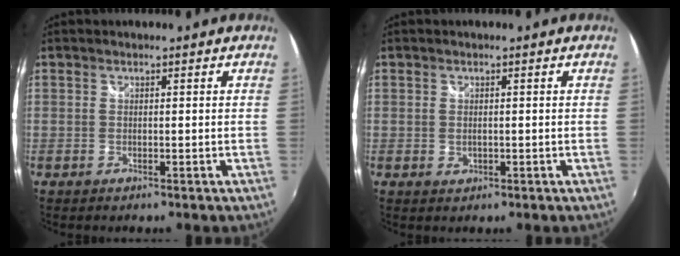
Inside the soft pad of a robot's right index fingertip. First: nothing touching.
{"total": 1.1, "force": [-0.1, 0.9, 0.7], "torque": [-0.012, 0.001, 0.000]}